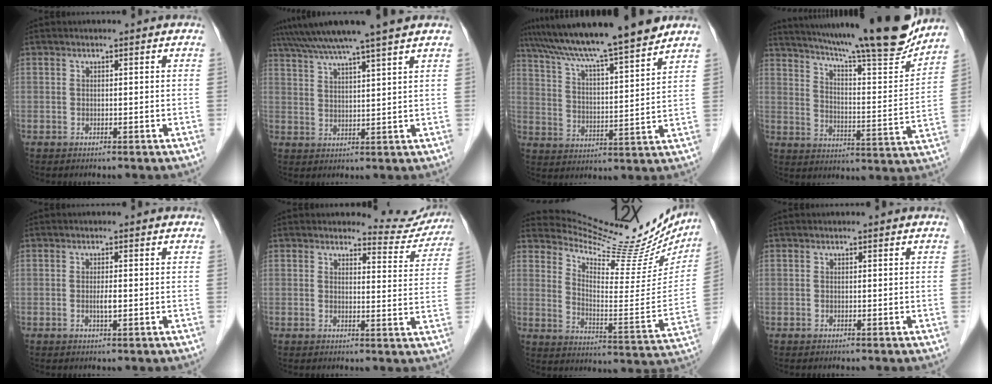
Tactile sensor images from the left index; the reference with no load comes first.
{"total": 10.9, "force": [9.1, -1.4, 5.8], "torque": [-0.102, 0.022, 0.137]}
{"total": 16.9, "force": [14.5, -0.1, 8.6], "torque": [-0.143, 0.014, 0.229]}
{"total": 24.4, "force": [21.0, 1.4, 12.4], "torque": [-0.204, -0.037, 0.293]}
{"total": 1.4, "force": [-0.3, 0.1, 1.3], "torque": [-0.027, -0.002, -0.003]}
{"total": 6.5, "force": [6.4, 1.3, -0.6], "torque": [0.016, -0.030, 0.060]}
{"total": 23.3, "force": [21.4, 5.4, 7.6], "torque": [-0.104, -0.059, 0.281]}
{"total": 0.0}